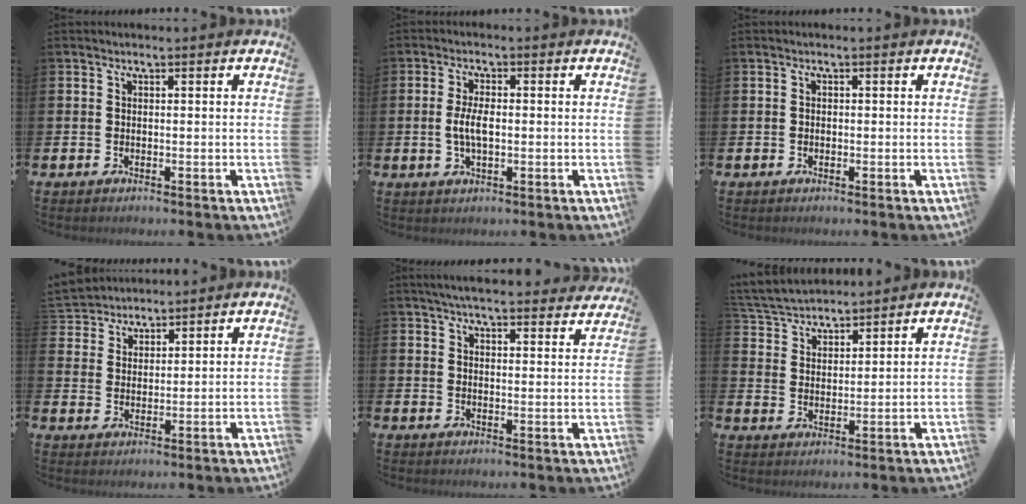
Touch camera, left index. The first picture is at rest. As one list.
[{"total": 4.0, "force": [-0.1, 1.7, 3.6], "torque": [-0.069, 0.000, -0.007]}, {"total": 0.5, "force": [-0.2, 0.5, 0.2], "torque": [-0.006, 0.005, -0.005]}, {"total": 4.0, "force": [3.7, 1.0, -0.8], "torque": [-0.007, -0.016, 0.070]}, {"total": 5.2, "force": [4.9, 0.7, 1.5], "torque": [-0.040, -0.021, 0.089]}, {"total": 5.0, "force": [4.9, 1.0, 0.2], "torque": [-0.031, -0.023, 0.088]}]